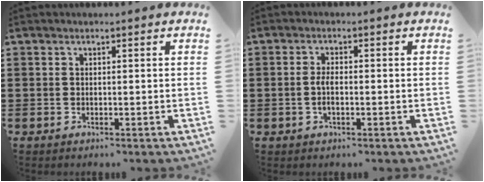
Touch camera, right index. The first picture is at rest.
{"total": 2.3, "force": [-0.4, 0.5, 2.2], "torque": [-0.057, -0.009, -0.011]}